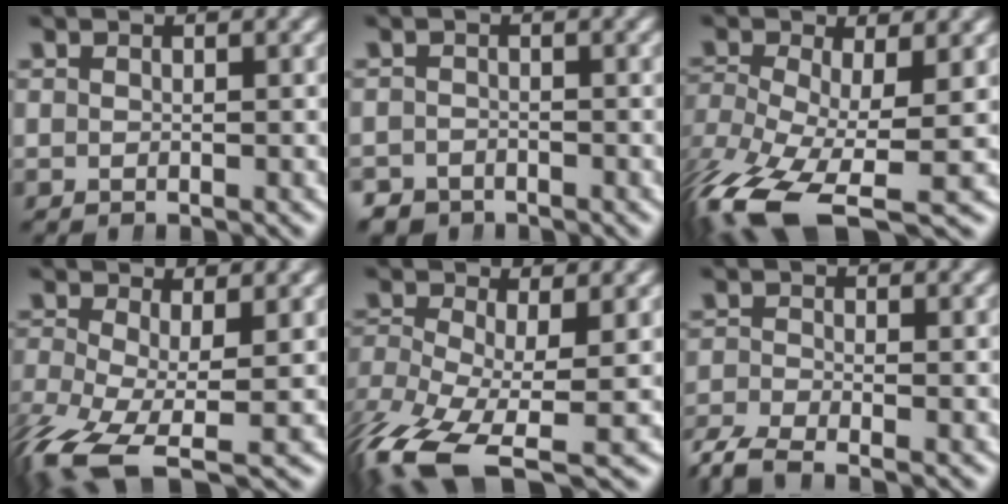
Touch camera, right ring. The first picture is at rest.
{"total": 2.8, "force": [-2.5, 1.2, -0.3], "torque": [0.005, -0.022, -0.037]}
{"total": 8.6, "force": [-5.3, 3.8, 5.5], "torque": [-0.138, -0.069, -0.055]}
{"total": 6.0, "force": [-3.3, 2.9, 4.0], "torque": [-0.111, -0.054, -0.029]}
{"total": 7.5, "force": [-4.3, 3.7, 4.9], "torque": [-0.130, -0.063, -0.043]}
{"total": 4.2, "force": [-3.5, 1.6, 1.7], "torque": [-0.031, -0.020, -0.050]}